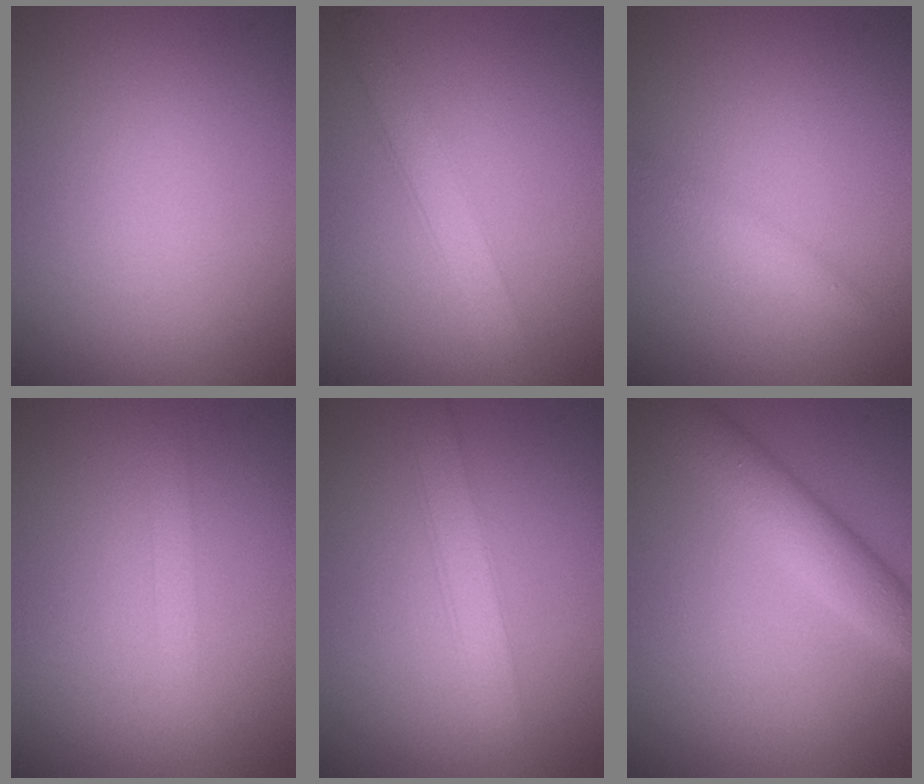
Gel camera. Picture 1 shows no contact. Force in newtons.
{"total": 2.4, "press": 2.4, "slide": 0.2}
{"total": 1.4, "press": 1.4, "slide": 0.0}
{"total": 1.1, "press": 1.1, "slide": 0.0}
{"total": 2.5, "press": 2.5, "slide": 0.0}
{"total": 4.4, "press": 4.3, "slide": 0.2}